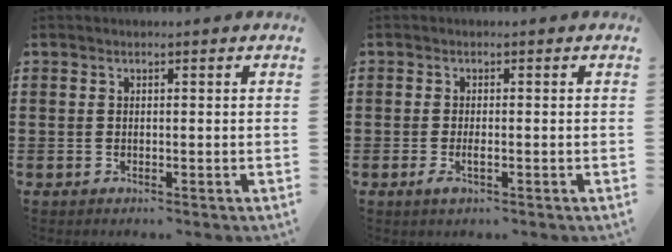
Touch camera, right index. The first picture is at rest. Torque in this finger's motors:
{"motor_torque": [1.11, 1.03, 0.27, 0.07]}